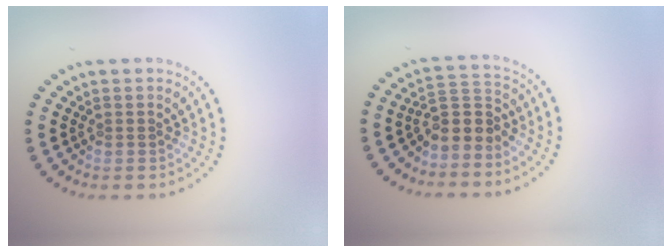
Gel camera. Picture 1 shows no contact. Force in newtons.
{"total": 2.8, "press": 2.1, "slide": 1.9}